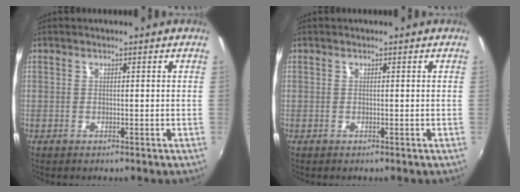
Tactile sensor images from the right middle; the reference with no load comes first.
{"total": 0.0}